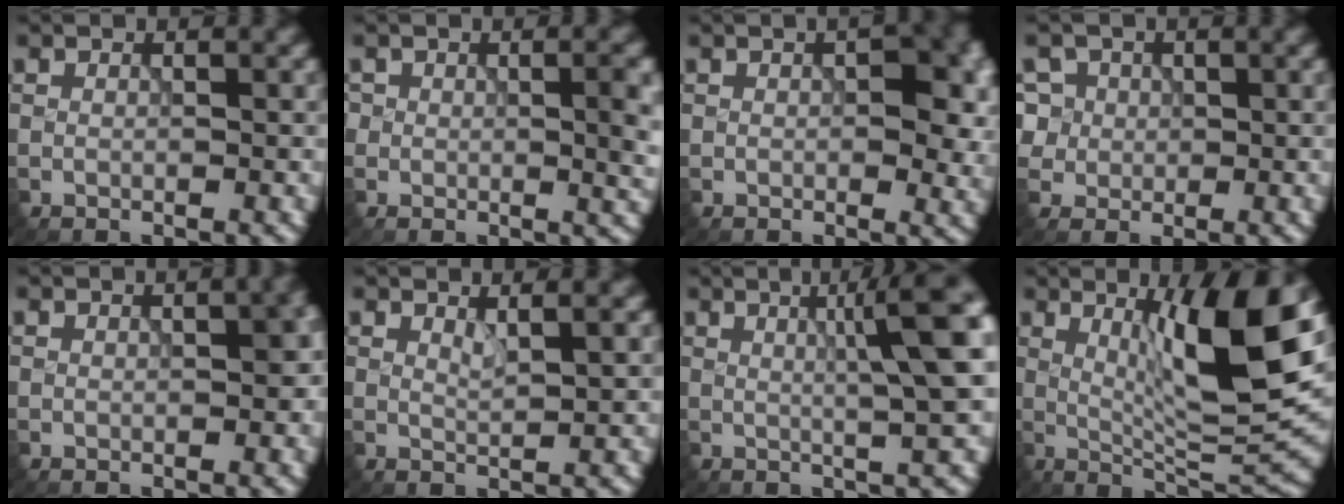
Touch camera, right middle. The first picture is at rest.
{"total": 3.3, "force": [0.4, 1.8, 2.7], "torque": [-0.033, -0.003, 0.005]}
{"total": 5.7, "force": [0.7, 2.9, 4.8], "torque": [-0.051, 0.002, 0.009]}
{"total": 5.6, "force": [1.8, 5.0, 1.7], "torque": [-0.039, 0.028, 0.017]}
{"total": 3.2, "force": [0.1, 1.4, 2.9], "torque": [-0.032, 0.003, 0.005]}
{"total": 1.2, "force": [0.9, 0.0, 0.8], "torque": [-0.013, 0.002, 0.012]}
{"total": 7.9, "force": [1.8, 1.4, 7.6], "torque": [-0.071, 0.024, 0.020]}
{"total": 9.9, "force": [2.7, 1.4, 9.5], "torque": [-0.141, -0.012, 0.051]}